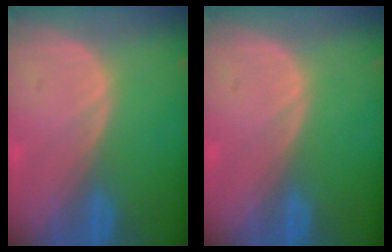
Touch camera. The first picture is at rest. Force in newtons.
{"total": 0.0}